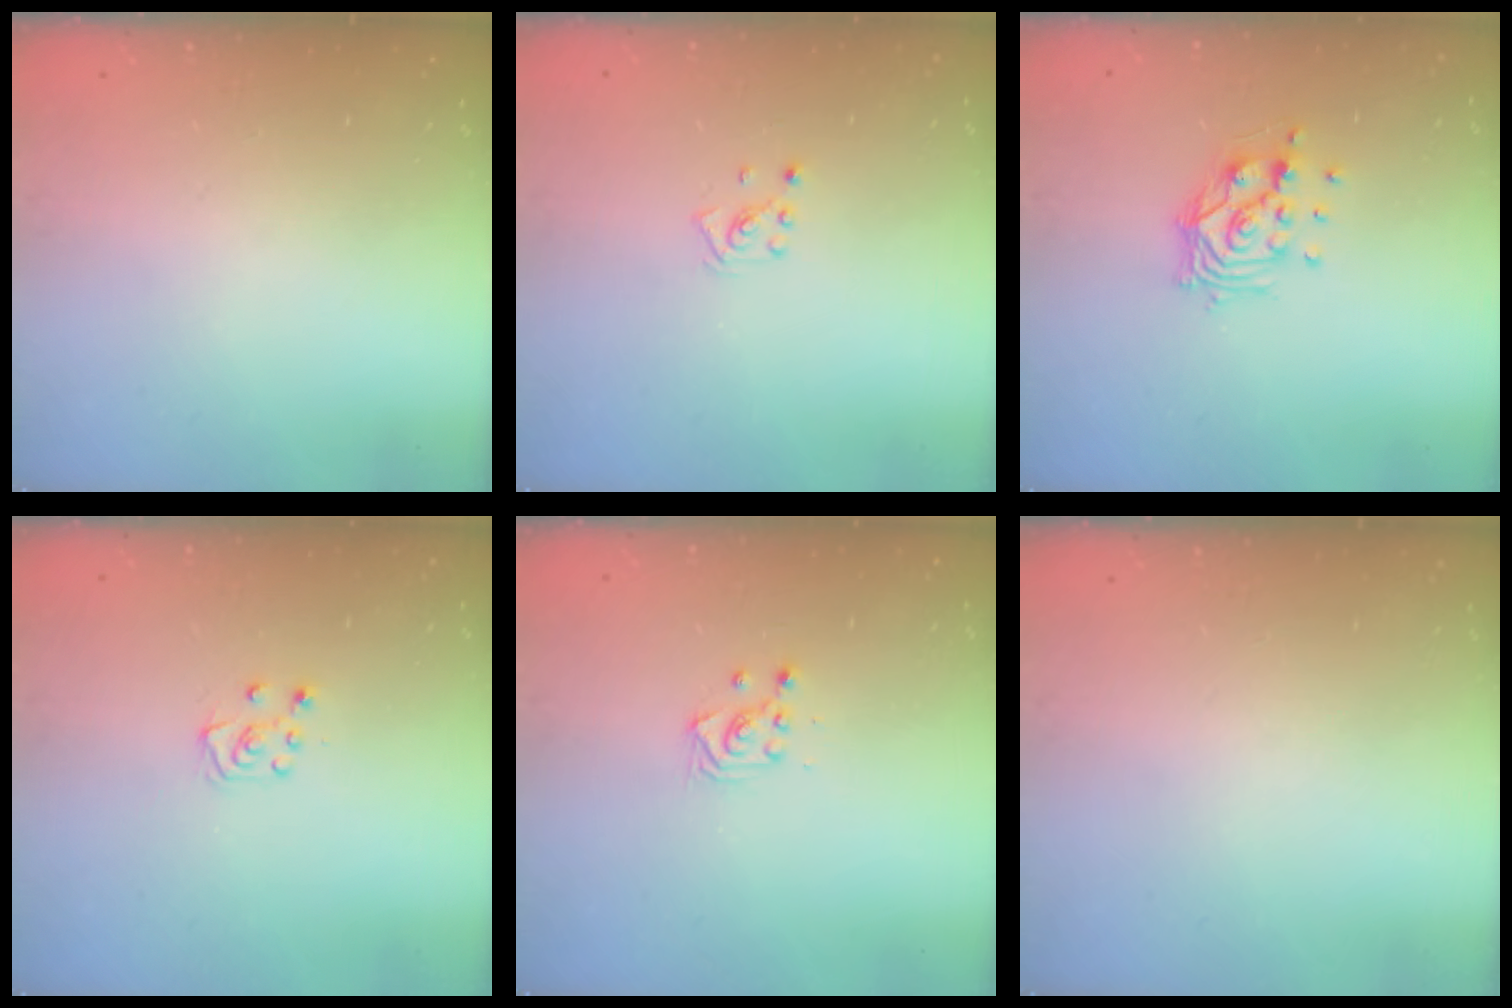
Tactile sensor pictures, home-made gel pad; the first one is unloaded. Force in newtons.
{"total": 2.2, "press": 2.2, "slide": 0.6}
{"total": 10.1, "press": 10.0, "slide": 1.1}
{"total": 5.8, "press": 5.8, "slide": 0.8}
{"total": 3.0, "press": 2.9, "slide": 0.8}
{"total": 0.0}